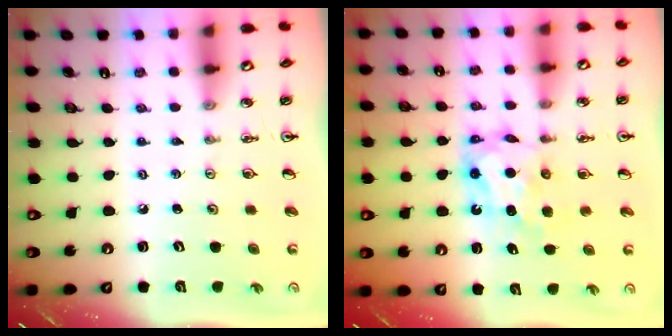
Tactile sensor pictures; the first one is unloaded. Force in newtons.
{"total": 6.7, "press": 6.7, "slide": 0.4}